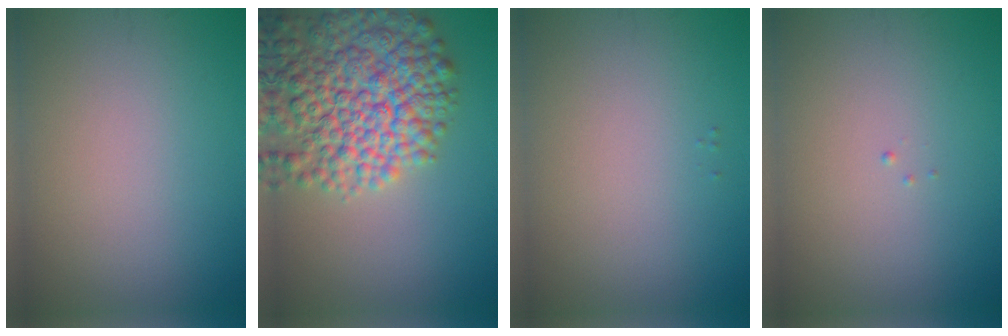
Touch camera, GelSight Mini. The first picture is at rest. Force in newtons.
{"total": 10.3, "press": 10.3, "slide": 0.5}
{"total": 0.0}
{"total": 0.0}